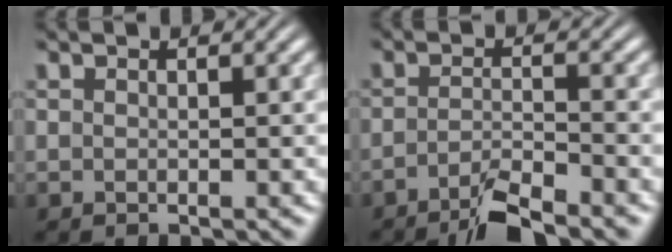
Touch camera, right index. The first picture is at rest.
{"total": 4.6, "force": [-4.1, 0.5, 1.8], "torque": [-0.028, -0.012, -0.065]}